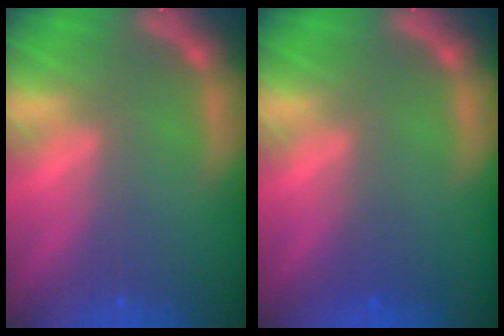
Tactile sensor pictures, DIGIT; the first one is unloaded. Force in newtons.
{"total": 1.0}